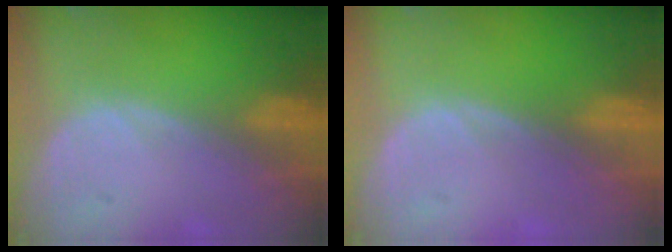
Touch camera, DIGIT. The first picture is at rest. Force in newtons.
{"total": 0.0}